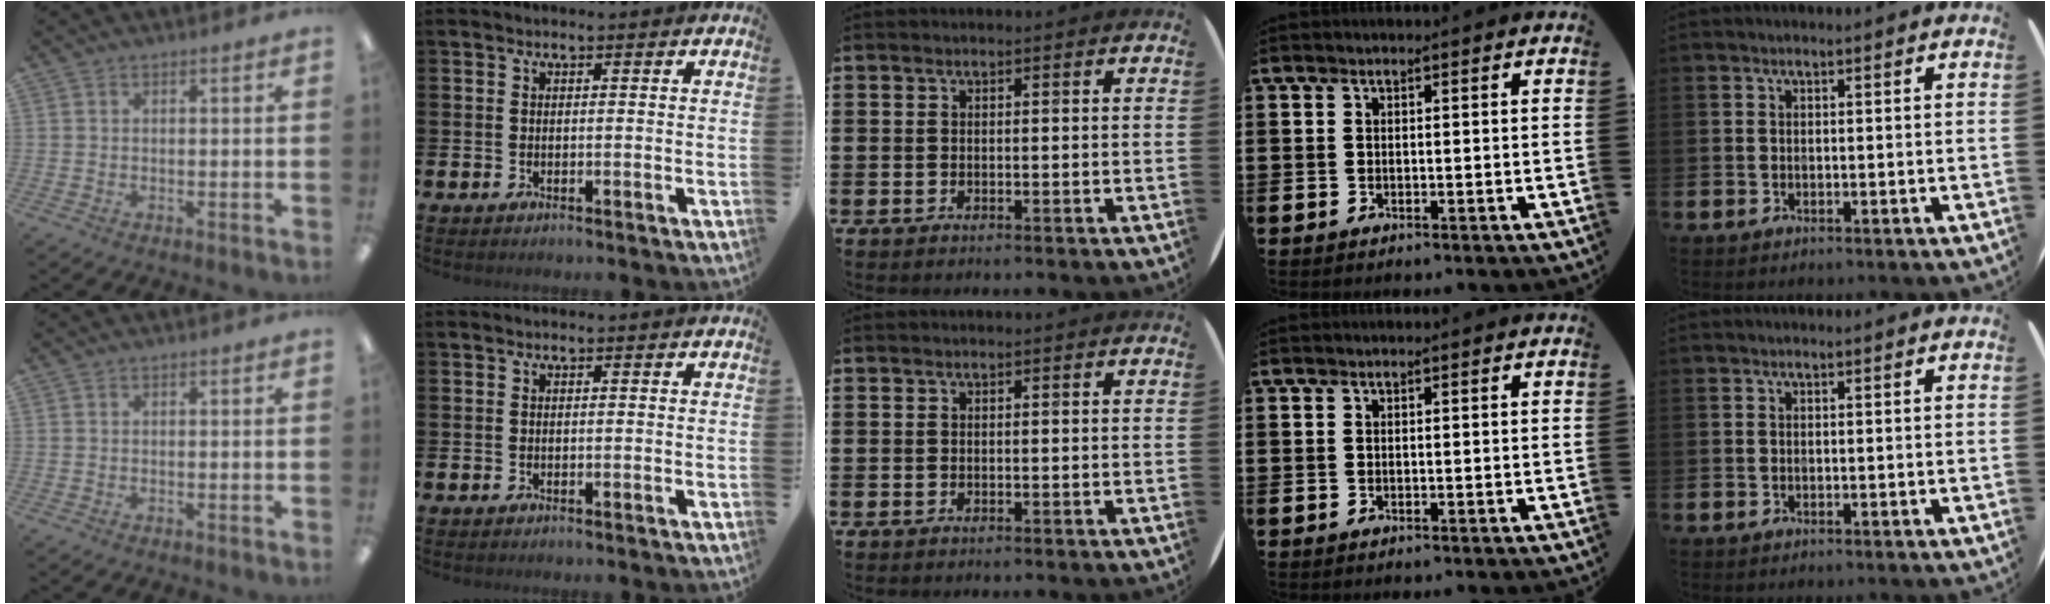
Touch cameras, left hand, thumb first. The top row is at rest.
{}